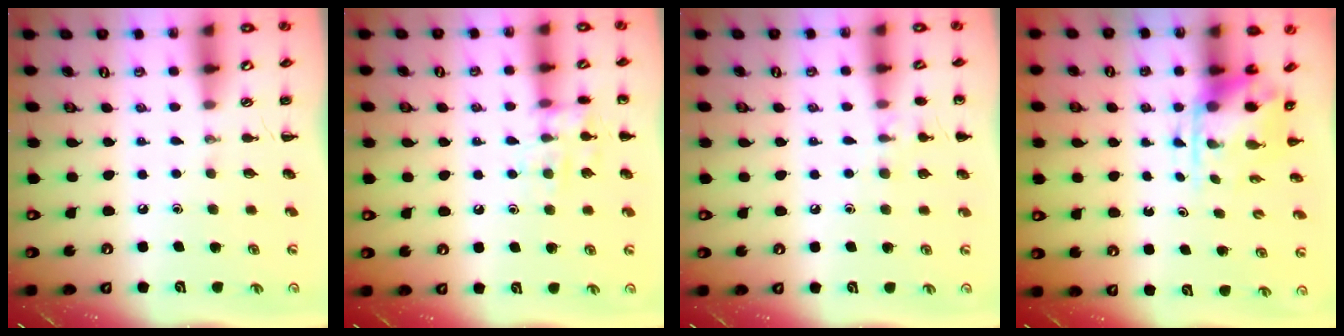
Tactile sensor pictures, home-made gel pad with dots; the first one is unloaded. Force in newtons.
{"total": 9.9, "press": 9.8, "slide": 1.2}
{"total": 7.2, "press": 6.8, "slide": 2.2}
{"total": 3.9, "press": 3.8, "slide": 0.6}